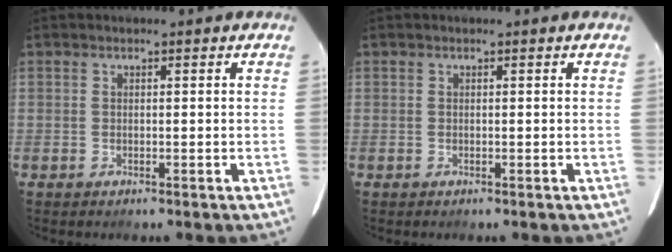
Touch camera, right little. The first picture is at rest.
{"total": 0.0}